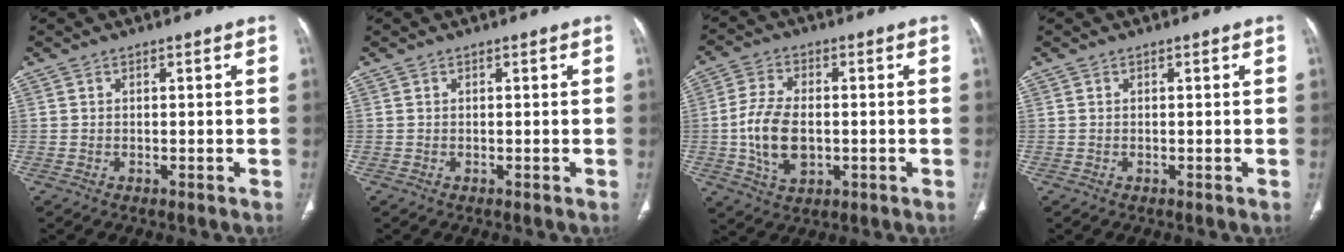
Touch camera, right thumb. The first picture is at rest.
{"total": 0.0}
{"total": 10.1, "force": [-1.1, 6.1, 7.9], "torque": [-0.149, 0.004, -0.020]}
{"total": 0.0}